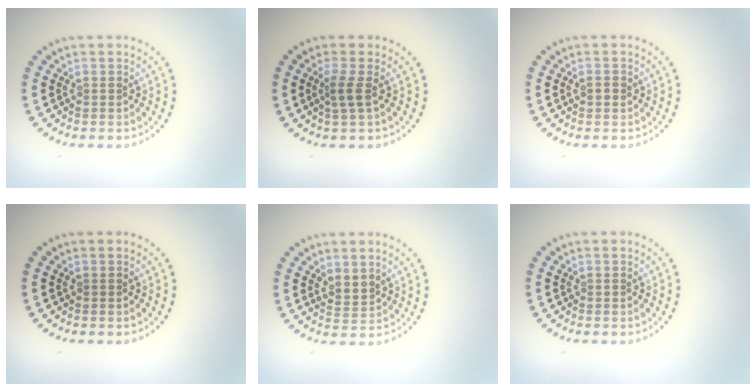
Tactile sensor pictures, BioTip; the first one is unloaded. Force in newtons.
{"total": 1.7, "press": 1.3, "slide": 1.0}
{"total": 0.9, "press": 0.9, "slide": 0.2}
{"total": 0.0}
{"total": 1.7, "press": 1.2, "slide": 1.1}
{"total": 0.0}